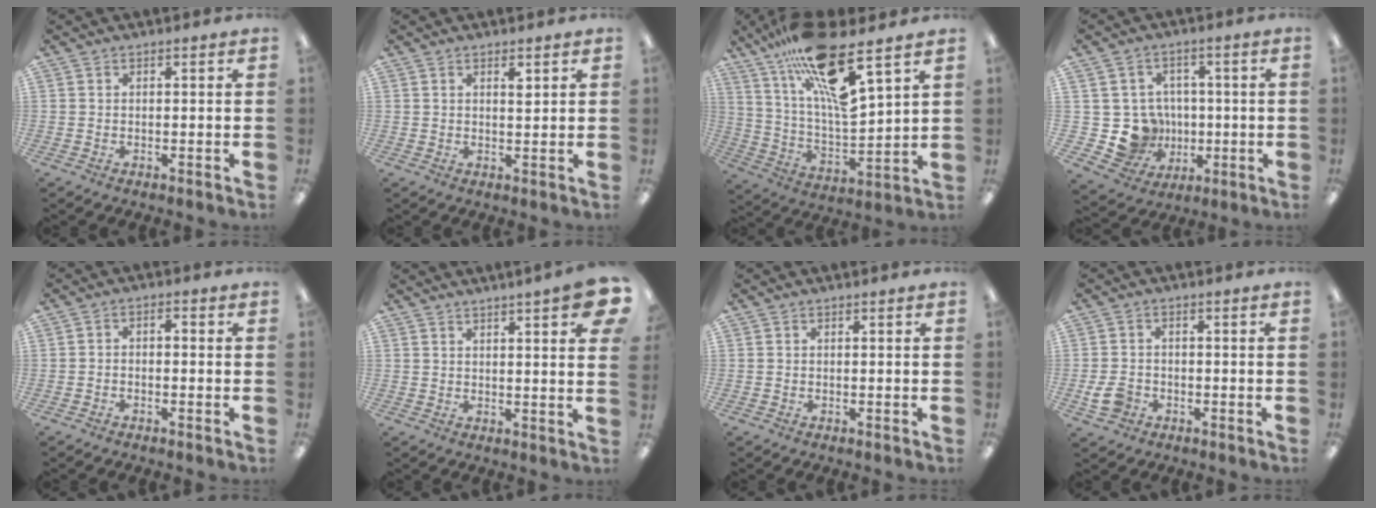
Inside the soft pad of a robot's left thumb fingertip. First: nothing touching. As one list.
[{"total": 2.3, "force": [1.3, 0.9, 1.7], "torque": [-0.021, -0.006, 0.020]}, {"total": 20.2, "force": [13.6, 4.3, 14.3], "torque": [-0.264, -0.082, 0.224]}, {"total": 11.5, "force": [-1.0, 10.9, 3.4], "torque": [-0.082, 0.012, 0.000]}, {"total": 2.2, "force": [-1.7, 0.7, 1.1], "torque": [-0.017, 0.010, -0.033]}, {"total": 6.6, "force": [4.0, 0.8, 5.2], "torque": [-0.067, -0.021, 0.060]}, {"total": 0.0}, {"total": 5.2, "force": [-2.3, 3.8, 2.7], "torque": [-0.052, 0.011, -0.040]}]